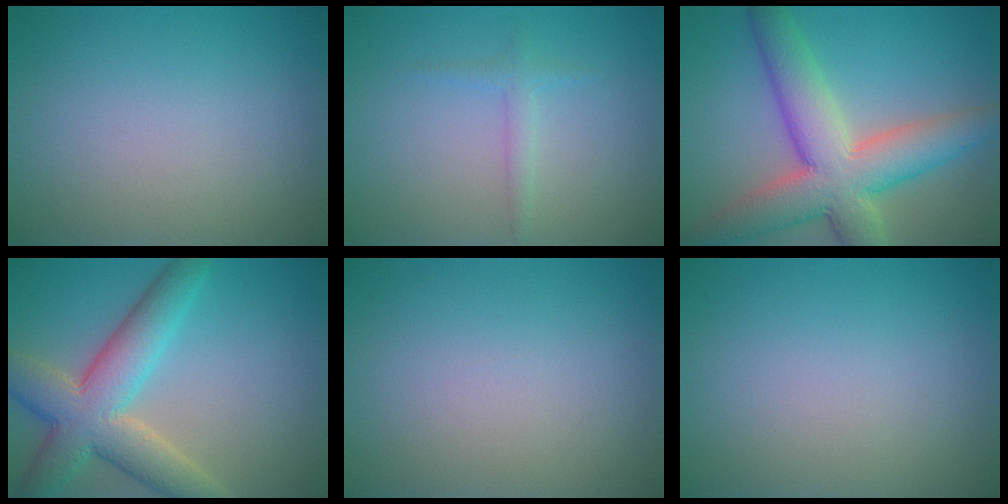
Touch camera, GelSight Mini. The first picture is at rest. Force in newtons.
{"total": 1.3, "press": 1.3, "slide": 0.1}
{"total": 9.4, "press": 9.4, "slide": 0.5}
{"total": 9.3, "press": 9.3, "slide": 0.4}
{"total": 0.0}
{"total": 0.0}